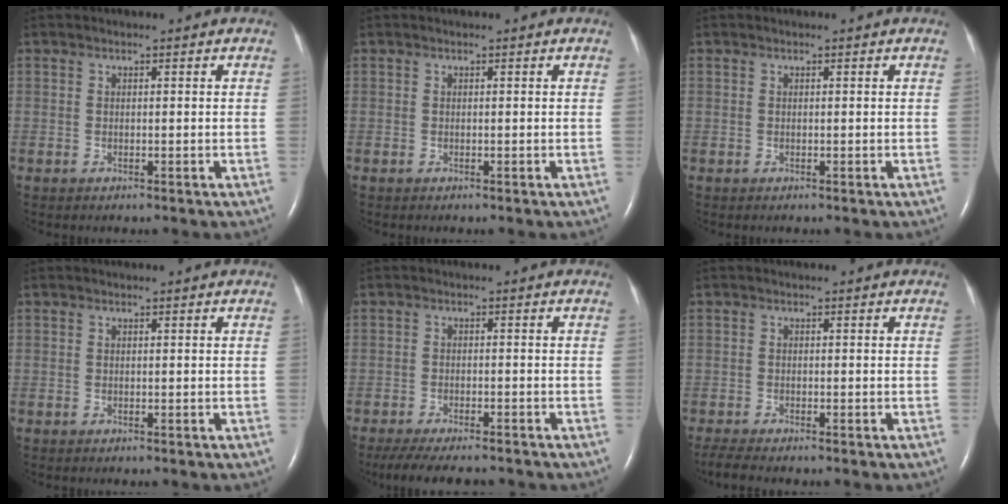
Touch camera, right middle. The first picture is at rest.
{"total": 0.0}
{"total": 0.0}
{"total": 0.0}
{"total": 10.8, "force": [-9.3, 2.1, 5.0], "torque": [-0.079, -0.017, -0.132]}
{"total": 3.5, "force": [-3.0, 0.3, 1.7], "torque": [-0.037, -0.011, -0.050]}